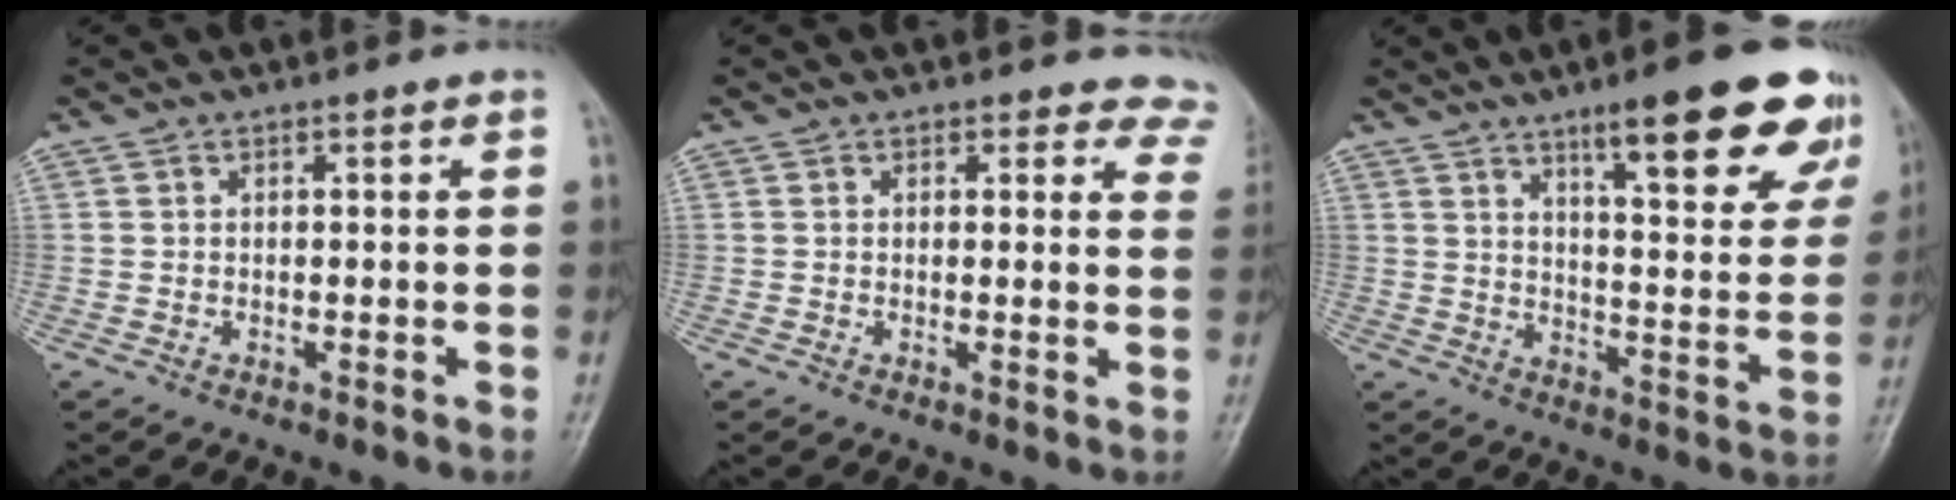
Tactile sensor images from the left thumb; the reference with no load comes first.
{"total": 7.1, "force": [6.3, 3.1, 0.3], "torque": [0.056, -0.025, 0.034]}
{"total": 19.8, "force": [12.4, 4.6, 14.8], "torque": [-0.159, -0.053, 0.168]}